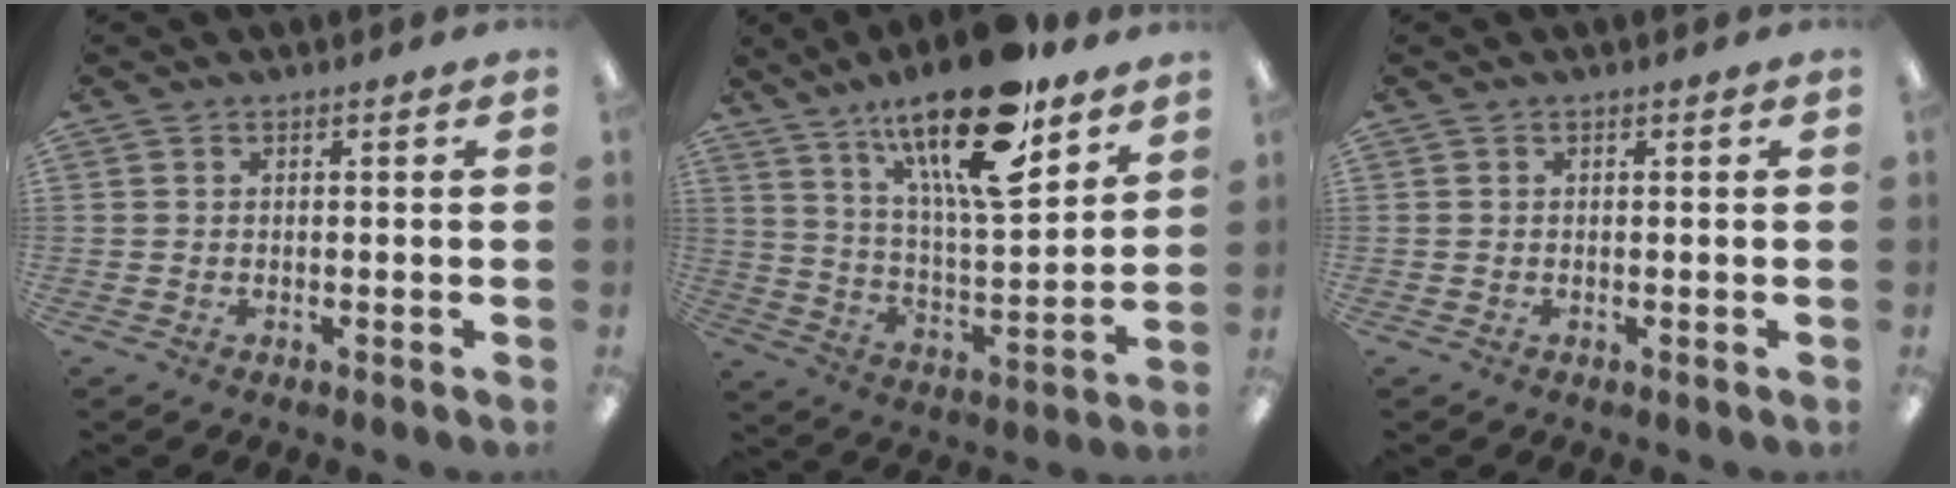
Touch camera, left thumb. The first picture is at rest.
{"total": 22.2, "force": [14.7, 7.0, 15.2], "torque": [-0.254, -0.083, 0.241]}
{"total": 0.0}